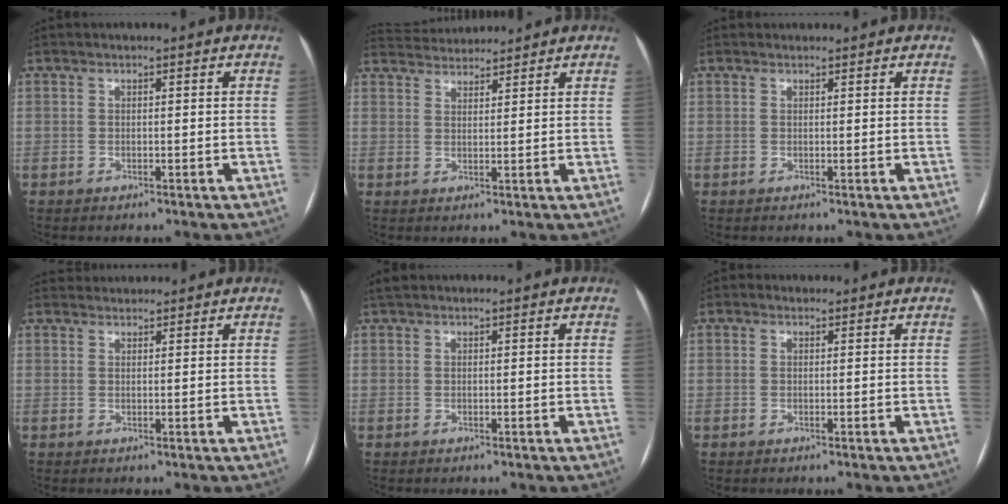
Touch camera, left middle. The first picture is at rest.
{"total": 5.9, "force": [5.8, 0.5, 0.6], "torque": [-0.018, 0.029, 0.096]}
{"total": 0.7, "force": [0.7, 0.3, -0.1], "torque": [-0.003, 0.011, 0.012]}
{"total": 2.3, "force": [2.3, 0.5, -0.3], "torque": [0.002, 0.025, 0.040]}
{"total": 1.4, "force": [1.2, 0.5, 0.5], "torque": [-0.014, 0.021, 0.023]}
{"total": 0.9, "force": [0.6, 0.7, 0.1], "torque": [-0.001, 0.007, 0.005]}